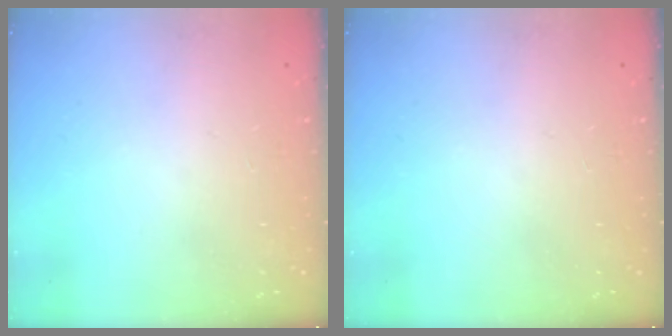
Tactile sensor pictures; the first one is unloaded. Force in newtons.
{"total": 0.0}